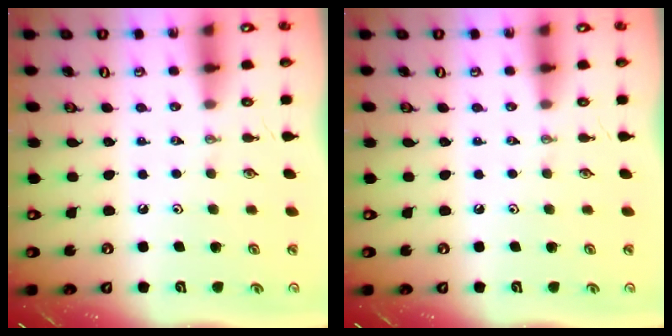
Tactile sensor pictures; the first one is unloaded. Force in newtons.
{"total": 0.0}